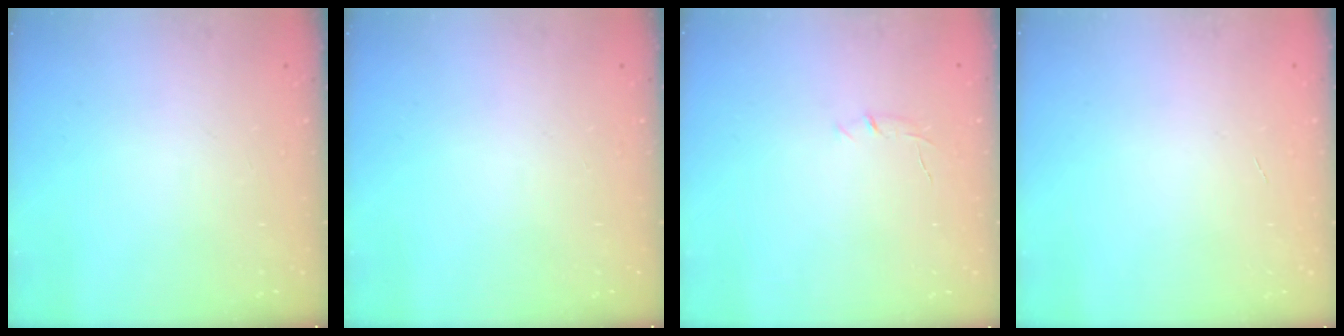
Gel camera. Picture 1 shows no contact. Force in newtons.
{"total": 0.0}
{"total": 4.2, "press": 4.0, "slide": 1.3}
{"total": 0.0}